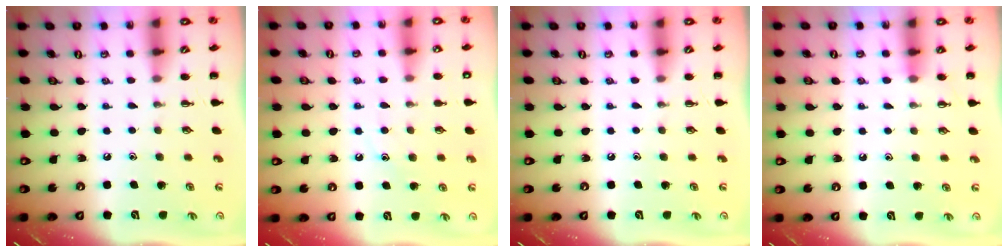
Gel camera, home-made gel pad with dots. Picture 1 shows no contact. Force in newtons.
{"total": 8.9, "press": 8.8, "slide": 1.3}
{"total": 0.0}
{"total": 4.2, "press": 3.9, "slide": 1.6}